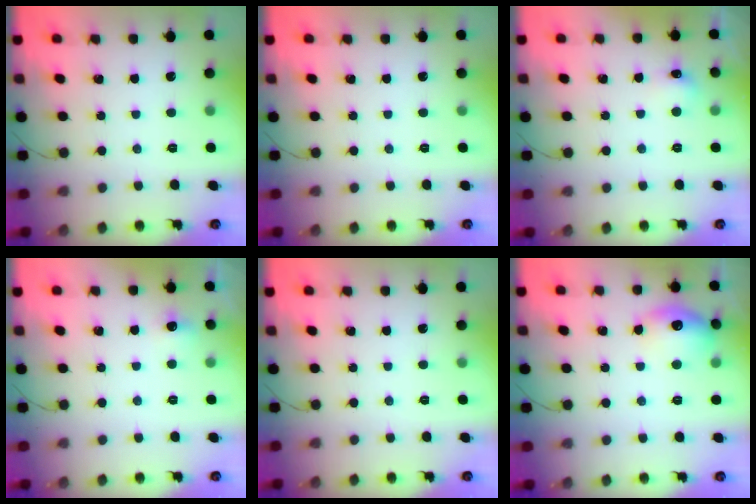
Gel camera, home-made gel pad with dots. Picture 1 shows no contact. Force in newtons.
{"total": 0.0}
{"total": 5.9, "press": 5.8, "slide": 1.2}
{"total": 10.6, "press": 4.4, "slide": 9.7}
{"total": 0.0}
{"total": 12.5, "press": 12.5, "slide": 0.9}